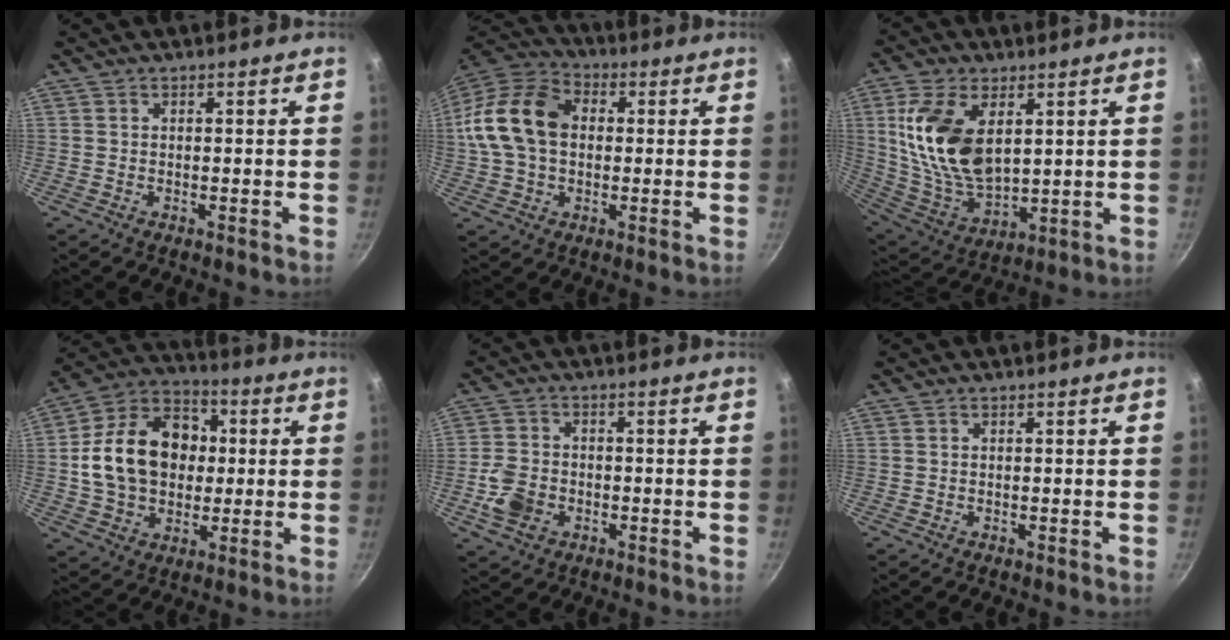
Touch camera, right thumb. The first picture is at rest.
{"total": 16.7, "force": [1.3, 11.9, 11.6], "torque": [-0.205, 0.032, 0.009]}
{"total": 17.9, "force": [4.7, 10.3, 13.9], "torque": [-0.257, -0.030, 0.104]}
{"total": 18.7, "force": [1.0, 14.3, 12.0], "torque": [-0.174, 0.029, 0.012]}
{"total": 7.0, "force": [-2.2, 5.2, 4.0], "torque": [-0.075, 0.015, -0.046]}
{"total": 0.0}